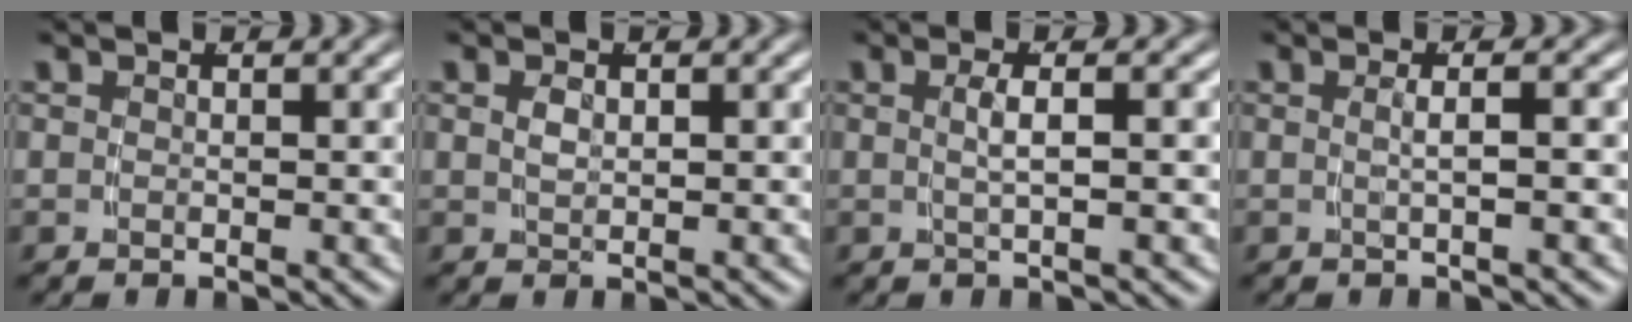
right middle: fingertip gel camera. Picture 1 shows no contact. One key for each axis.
{"total": 0.8, "fx": 0.2, "fy": -0.1, "fz": 0.7, "tx": -0.012, "ty": -0.006, "tz": 0.014}
{"total": 1.7, "fx": -0.2, "fy": -0.6, "fz": 1.6, "tx": -0.030, "ty": 0.000, "tz": 0.001}
{"total": 1.6, "fx": -0.4, "fy": -0.7, "fz": 1.3, "tx": -0.023, "ty": 0.001, "tz": -0.005}